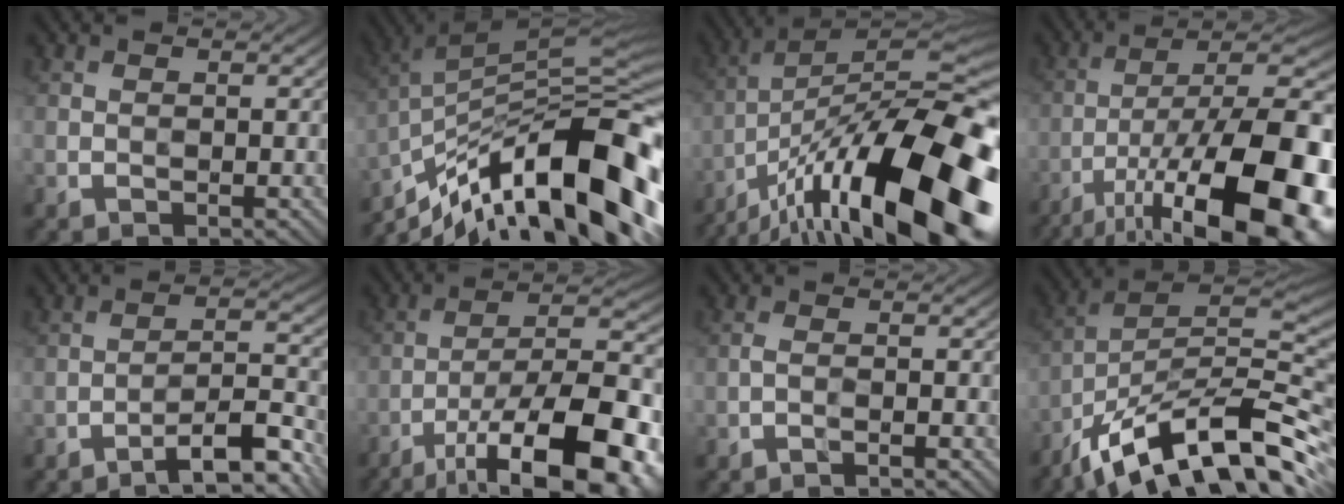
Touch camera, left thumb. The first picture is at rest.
{"total": 18.1, "force": [-10.3, 5.0, 14.0], "torque": [-0.238, 0.021, -0.189]}
{"total": 22.0, "force": [-11.8, 6.7, 17.3], "torque": [-0.275, 0.004, -0.195]}
{"total": 21.3, "force": [-9.7, 7.3, 17.5], "torque": [-0.263, -0.014, -0.159]}
{"total": 8.6, "force": [-6.4, 1.6, 5.6], "torque": [-0.078, 0.016, -0.108]}
{"total": 19.3, "force": [-10.4, 6.5, 14.9], "torque": [-0.232, -0.009, -0.169]}
{"total": 1.7, "force": [-1.2, 0.2, 1.2], "torque": [-0.020, 0.006, -0.032]}
{"total": 16.8, "force": [-9.1, 5.4, 13.1], "torque": [-0.244, 0.015, -0.176]}